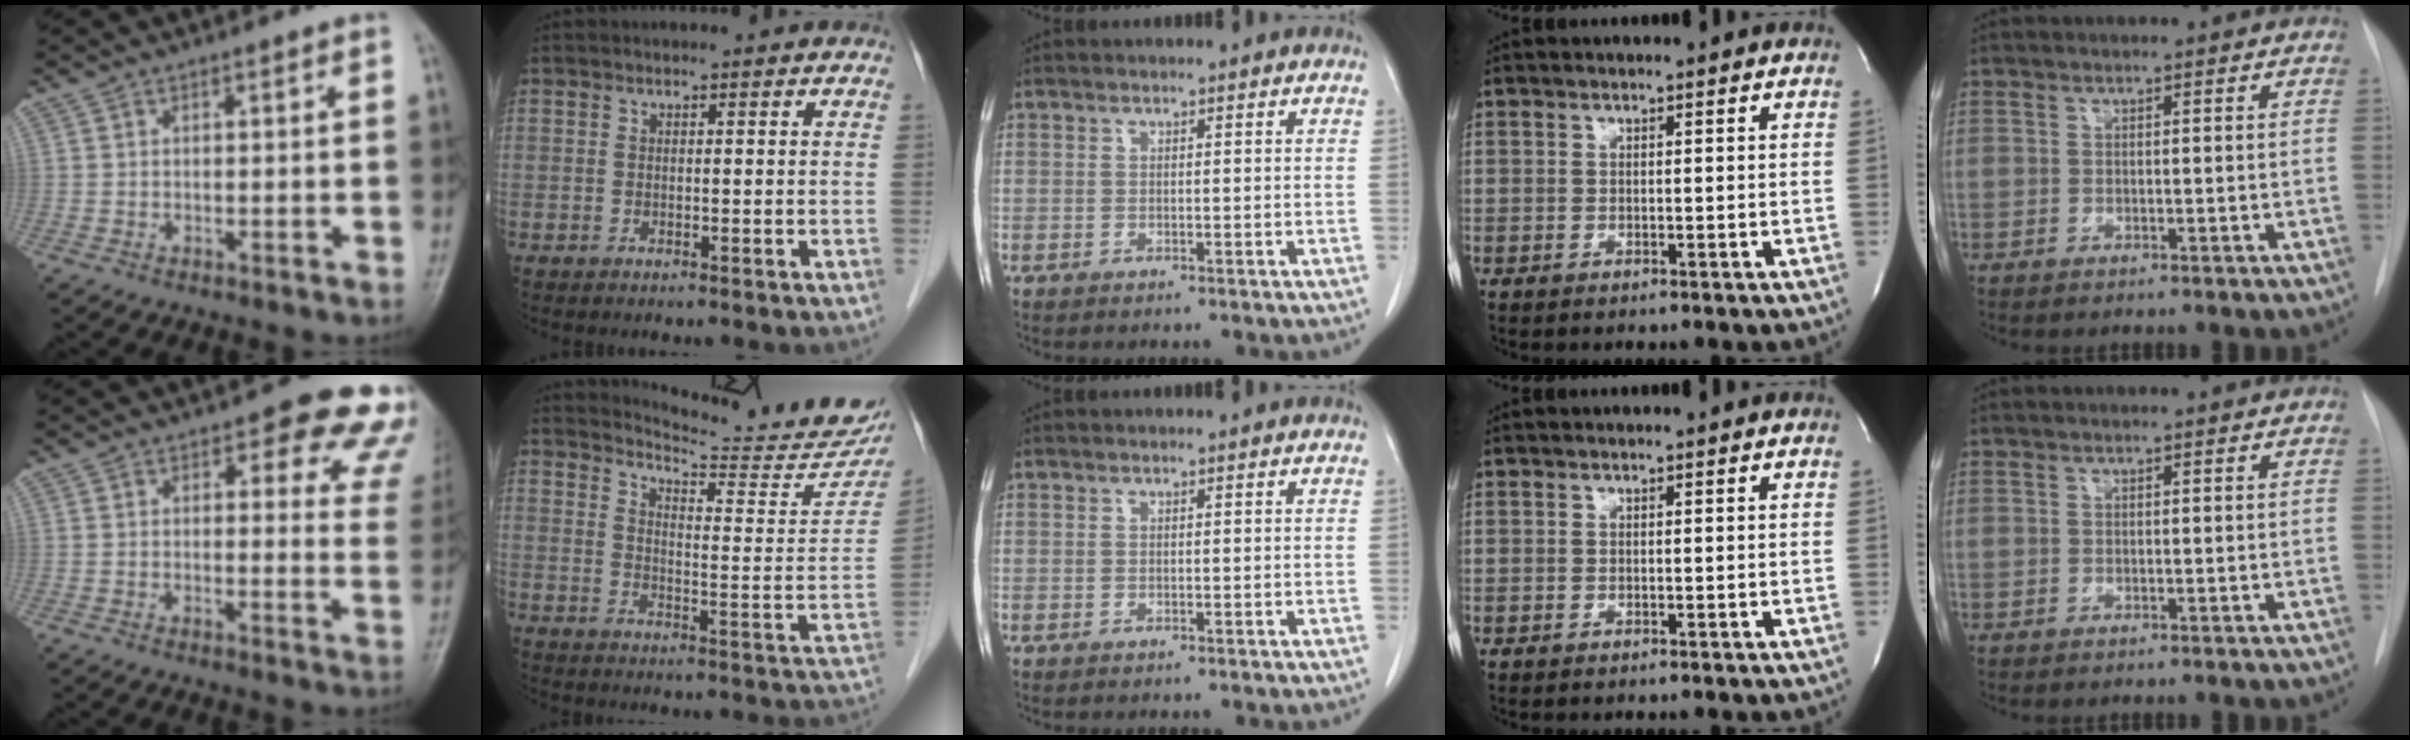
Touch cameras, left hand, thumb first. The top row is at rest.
{"thumb": {"total": 12.5, "force": [8.8, 5.4, 6.9], "torque": [-0.016, -0.039, 0.071]}, "index": {"total": 18.4, "force": [17.7, 1.4, 5.0], "torque": [-0.071, -0.096, 0.206]}}